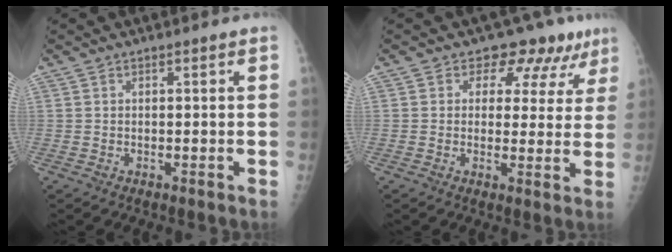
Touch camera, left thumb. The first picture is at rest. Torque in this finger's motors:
{"motor_torque": [0.06, 0.14, -0.15, -0.19, 0.01]}